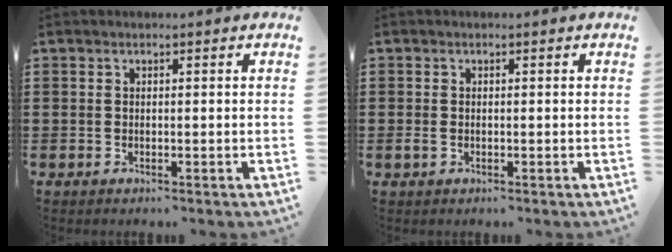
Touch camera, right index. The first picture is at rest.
{"total": 0.8, "force": [-0.2, 0.4, 0.6], "torque": [-0.022, -0.004, -0.006]}